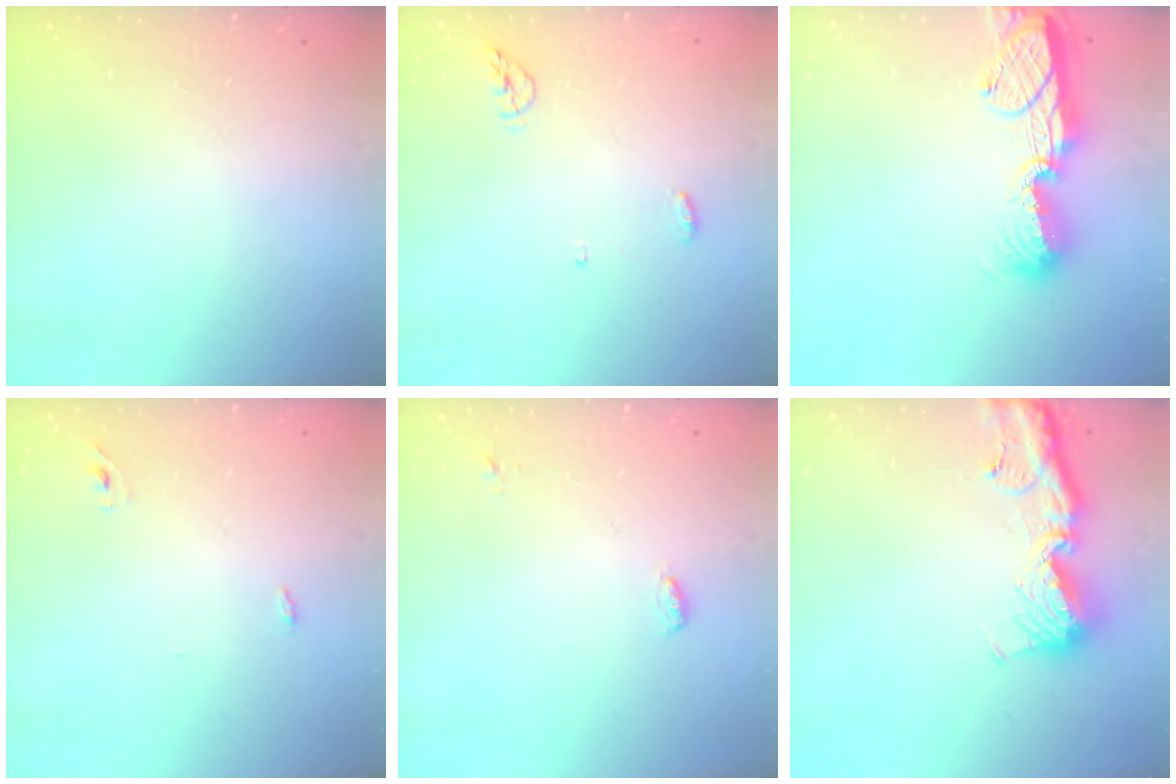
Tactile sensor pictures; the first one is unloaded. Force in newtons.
{"total": 4.1, "press": 3.9, "slide": 1.3}
{"total": 12.5, "press": 12.4, "slide": 1.0}
{"total": 2.9, "press": 2.7, "slide": 1.0}
{"total": 5.0, "press": 4.1, "slide": 2.8}
{"total": 13.2, "press": 13.1, "slide": 1.3}